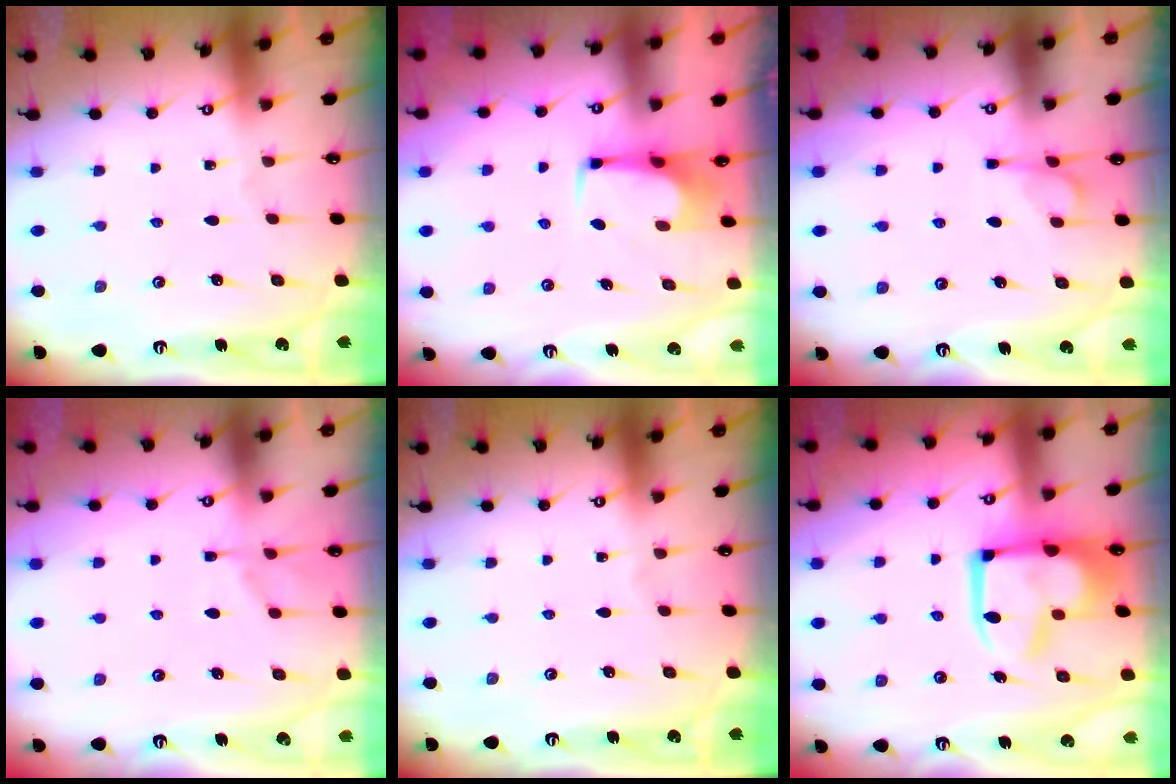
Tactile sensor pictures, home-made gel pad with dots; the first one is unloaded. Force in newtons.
{"total": 0.0}
{"total": 2.9, "press": 2.7, "slide": 1.1}
{"total": 1.1, "press": 0.0, "slide": 1.1}
{"total": 0.0}
{"total": 7.1, "press": 7.0, "slide": 1.1}